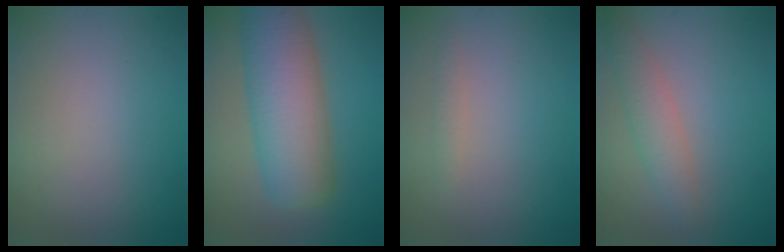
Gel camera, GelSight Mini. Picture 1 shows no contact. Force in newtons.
{"total": 9.2, "press": 9.2, "slide": 0.3}
{"total": 0.8, "press": 0.8, "slide": 0.0}
{"total": 2.7, "press": 2.6, "slide": 0.2}